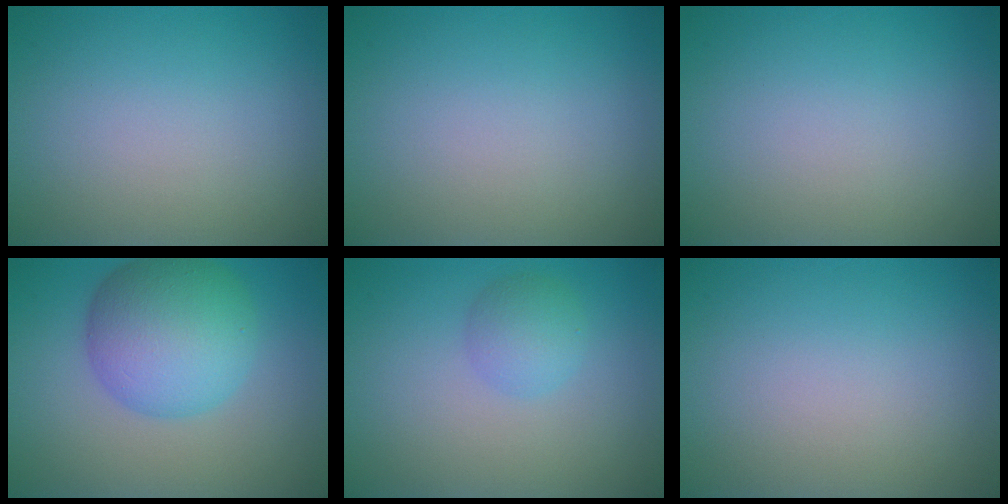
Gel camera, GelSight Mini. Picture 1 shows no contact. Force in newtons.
{"total": 0.0}
{"total": 0.0}
{"total": 8.0, "press": 8.0, "slide": 0.2}
{"total": 2.3, "press": 2.3, "slide": 0.1}
{"total": 0.0}